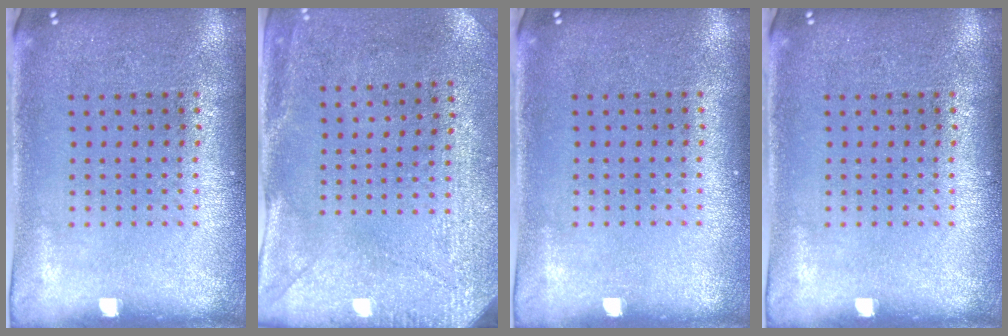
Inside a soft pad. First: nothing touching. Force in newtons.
{"total": 3.0, "press": 2.3, "slide": 1.9}
{"total": 0.0}
{"total": 0.0}